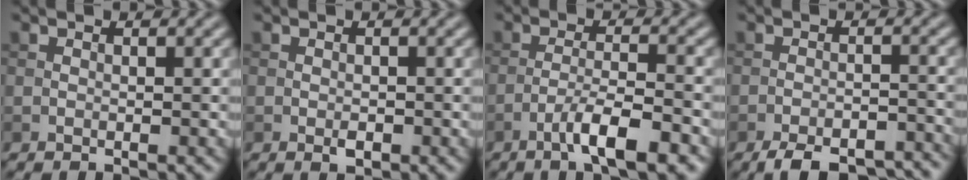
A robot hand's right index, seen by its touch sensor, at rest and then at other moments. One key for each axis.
{"total": 1.0, "fx": -0.4, "fy": 0.5, "fz": 0.7, "tx": -0.010, "ty": 0.000, "tz": -0.005}
{"total": 5.2, "fx": -3.0, "fy": 0.8, "fz": 4.1, "tx": -0.071, "ty": 0.006, "tz": -0.055}
{"total": 7.1, "fx": -6.0, "fy": 2.0, "fz": 3.2, "tx": -0.047, "ty": -0.008, "tz": -0.085}